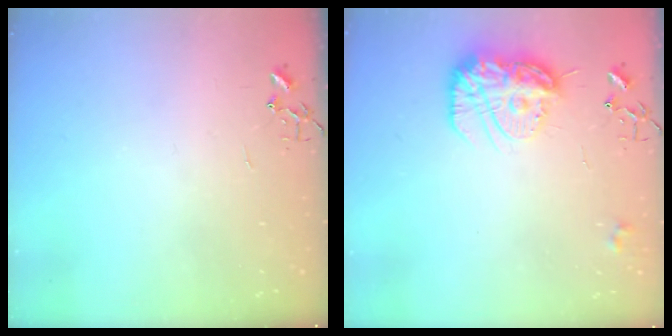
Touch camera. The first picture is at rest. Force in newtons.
{"total": 15.2, "press": 15.1, "slide": 1.4}